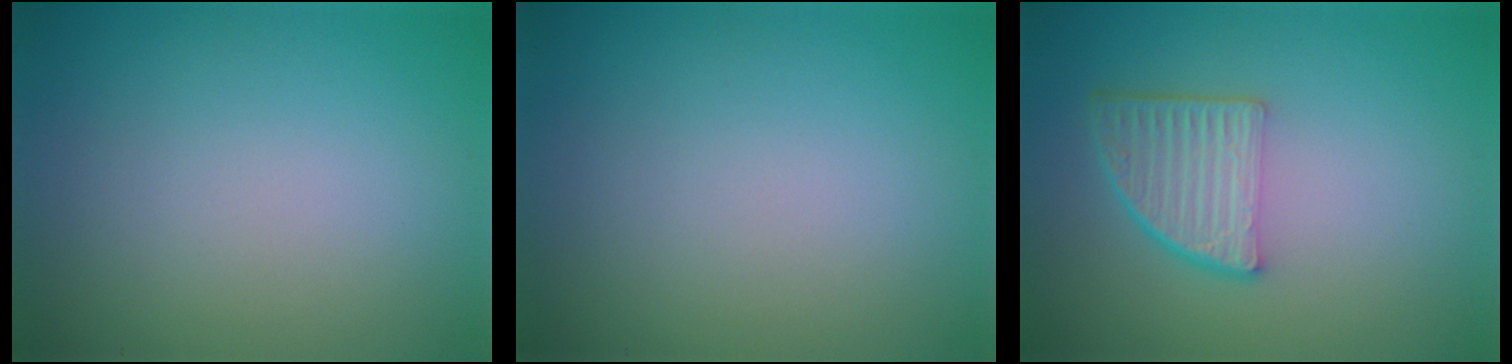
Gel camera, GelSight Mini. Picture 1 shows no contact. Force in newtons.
{"total": 0.0}
{"total": 4.6, "press": 3.3, "slide": 3.2}